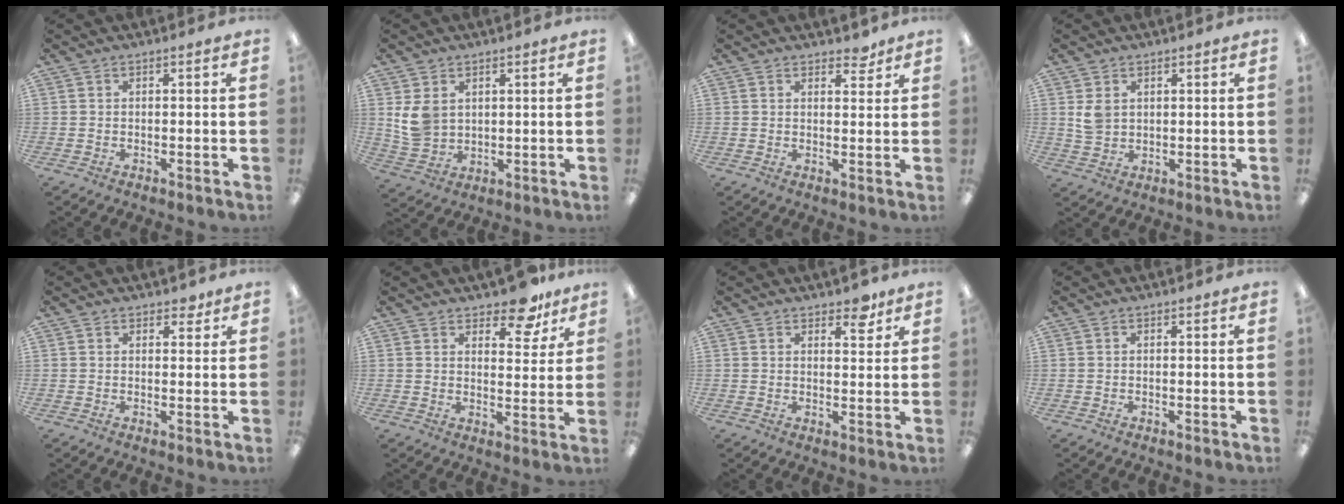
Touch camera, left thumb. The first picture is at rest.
{"total": 7.2, "force": [2.5, 5.7, 3.5], "torque": [-0.081, 0.002, 0.051]}
{"total": 3.3, "force": [2.7, 1.5, 0.9], "torque": [0.002, -0.014, 0.046]}
{"total": 4.4, "force": [1.6, 3.4, 2.2], "torque": [-0.039, 0.001, 0.031]}
{"total": 2.3, "force": [1.7, 1.4, 0.7], "torque": [0.001, -0.004, 0.027]}
{"total": 9.4, "force": [7.4, 3.9, 4.3], "torque": [-0.040, -0.046, 0.127]}
{"total": 4.5, "force": [3.6, 2.0, 1.8], "torque": [-0.001, -0.021, 0.059]}
{"total": 0.0}